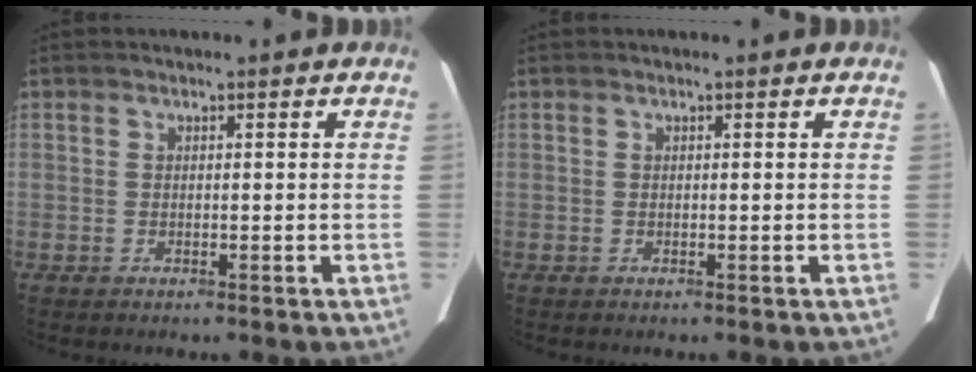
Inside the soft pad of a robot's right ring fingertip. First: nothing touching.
{"total": 0.0}